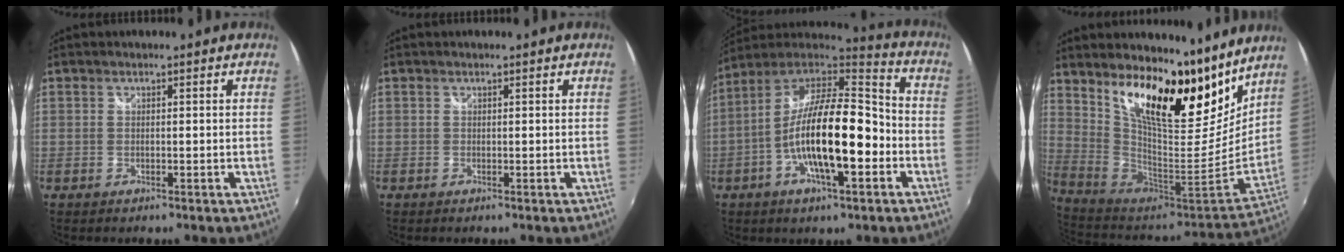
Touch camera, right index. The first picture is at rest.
{"total": 0.0}
{"total": 19.1, "force": [-4.9, 5.9, 17.5], "torque": [-0.320, -0.005, -0.095]}
{"total": 21.4, "force": [13.7, 7.5, 14.7], "torque": [-0.243, -0.004, 0.249]}